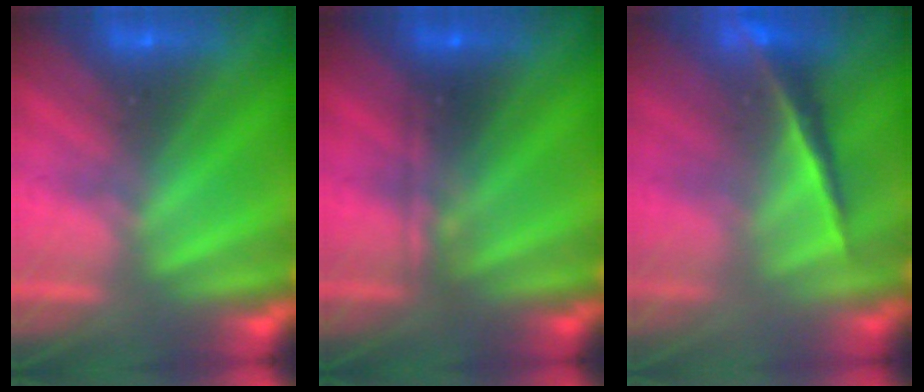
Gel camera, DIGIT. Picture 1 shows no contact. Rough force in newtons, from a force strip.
{"total": 2.3}
{"total": 1.9}